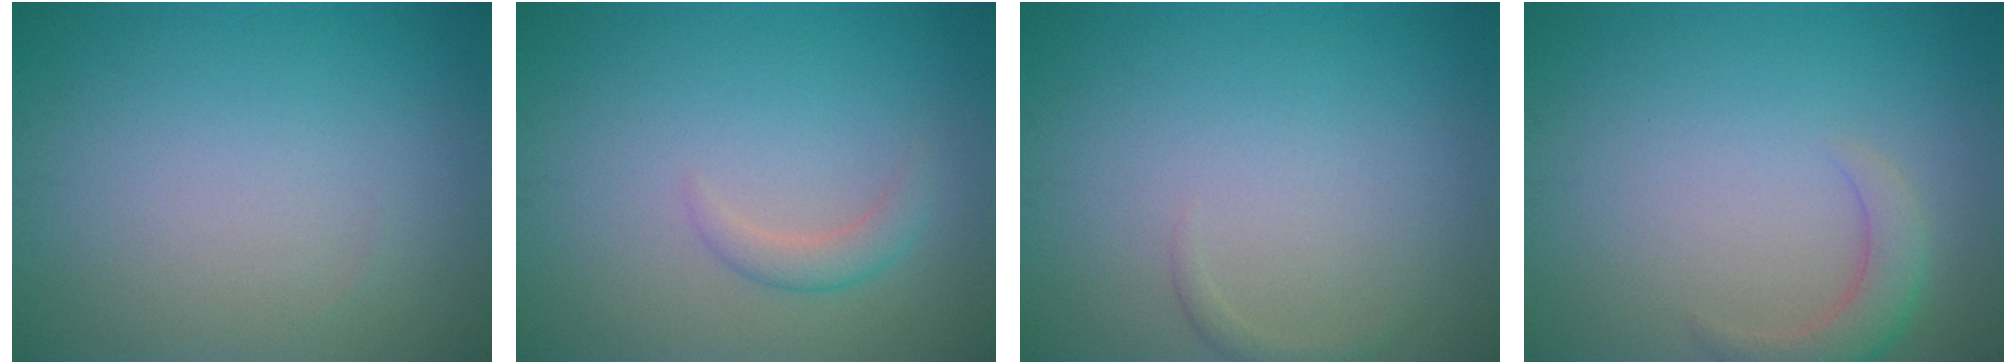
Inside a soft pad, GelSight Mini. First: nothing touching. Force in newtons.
{"total": 1.6, "press": 1.6, "slide": 0.1}
{"total": 0.7, "press": 0.7, "slide": 0.0}
{"total": 2.7, "press": 2.7, "slide": 0.3}